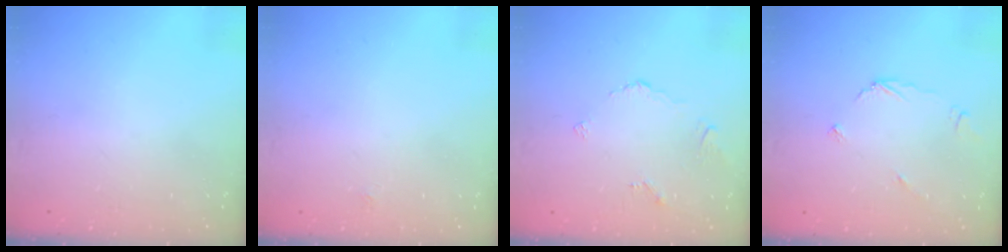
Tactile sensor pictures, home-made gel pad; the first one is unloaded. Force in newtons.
{"total": 1.9, "press": 1.8, "slide": 0.4}
{"total": 2.4, "press": 2.4, "slide": 0.5}
{"total": 3.6, "press": 3.5, "slide": 0.4}